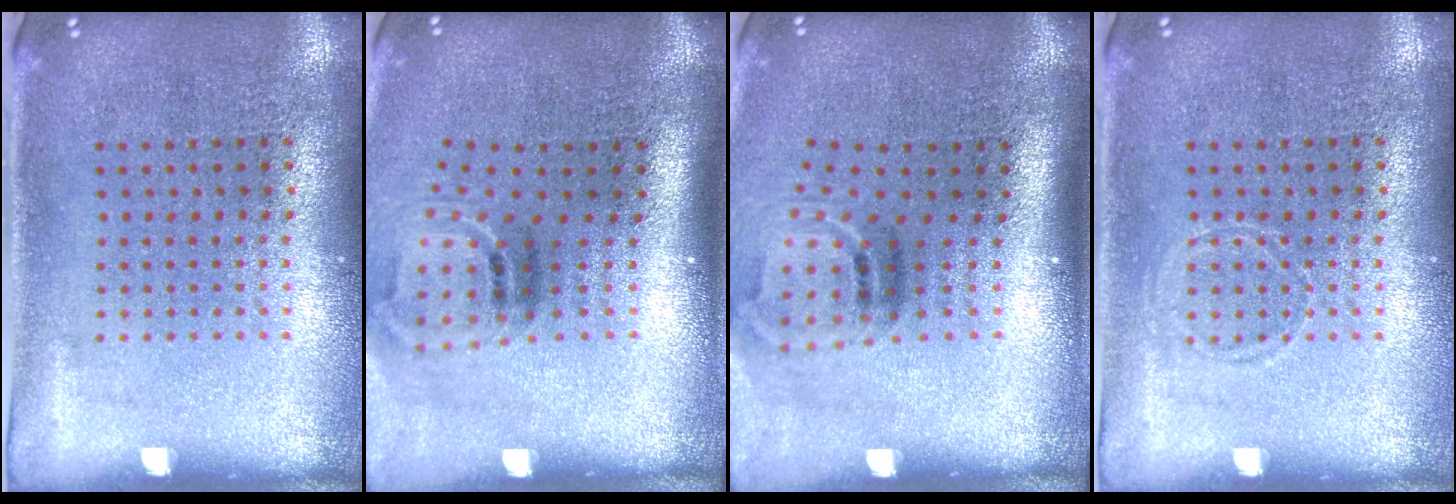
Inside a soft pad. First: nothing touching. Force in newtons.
{"total": 1.9, "press": 1.2, "slide": 1.5}
{"total": 2.0, "press": 1.3, "slide": 1.6}
{"total": 0.8, "press": 0.7, "slide": 0.2}